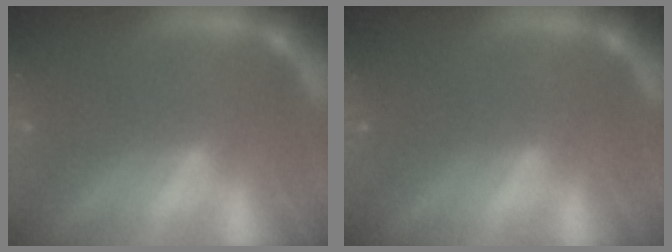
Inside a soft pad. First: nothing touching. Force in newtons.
{"total": 0.0}